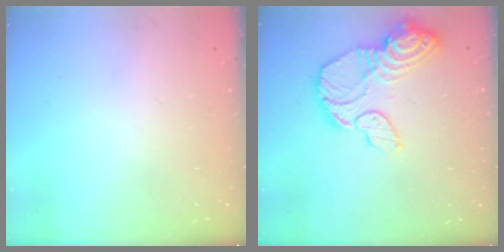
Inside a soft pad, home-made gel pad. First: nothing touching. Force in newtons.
{"total": 15.8, "press": 15.7, "slide": 1.4}